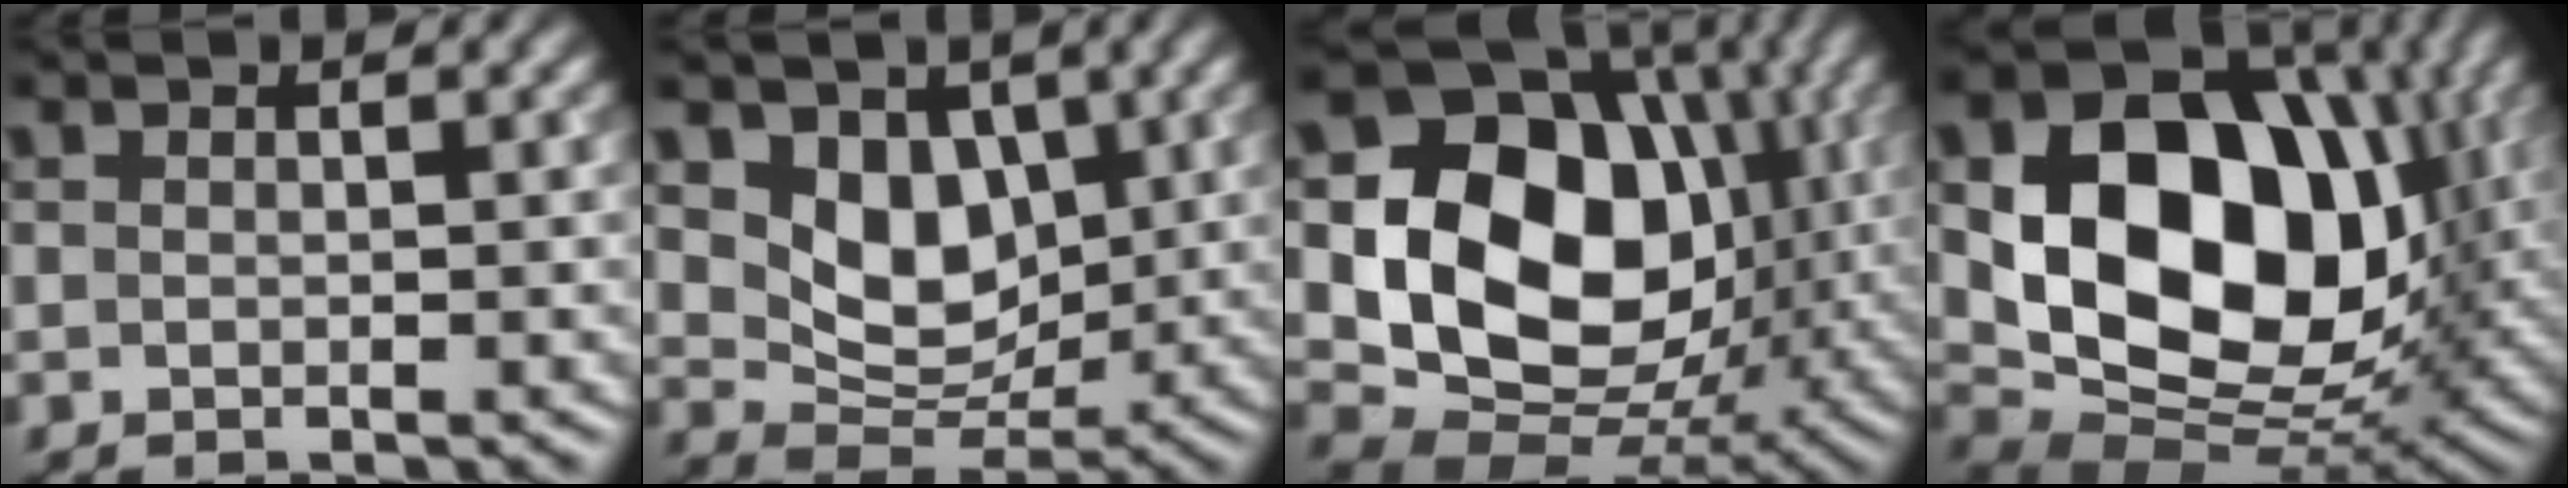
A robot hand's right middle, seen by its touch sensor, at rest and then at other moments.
{"total": 5.8, "force": [1.8, 4.3, 3.5], "torque": [-0.061, -0.018, 0.030]}
{"total": 14.8, "force": [1.6, 11.7, 9.0], "torque": [-0.157, -0.016, 0.025]}
{"total": 15.8, "force": [2.3, 11.6, 10.5], "torque": [-0.170, -0.013, 0.041]}